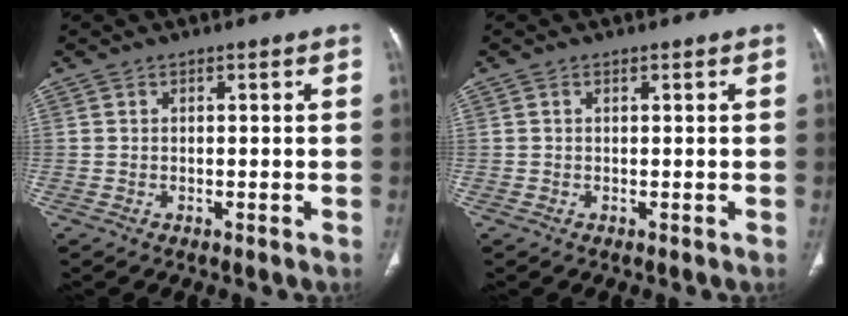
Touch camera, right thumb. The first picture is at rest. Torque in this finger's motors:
{"motor_torque": [-0.18, -0.51, 0.30, 0.06, 0.05]}